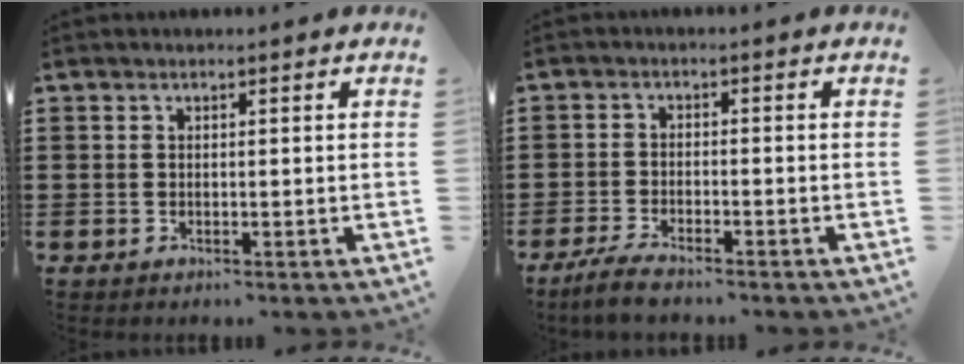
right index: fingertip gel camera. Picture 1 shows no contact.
{"total": 3.3, "force": [-3.0, 0.3, 1.4], "torque": [-0.038, -0.001, -0.062]}